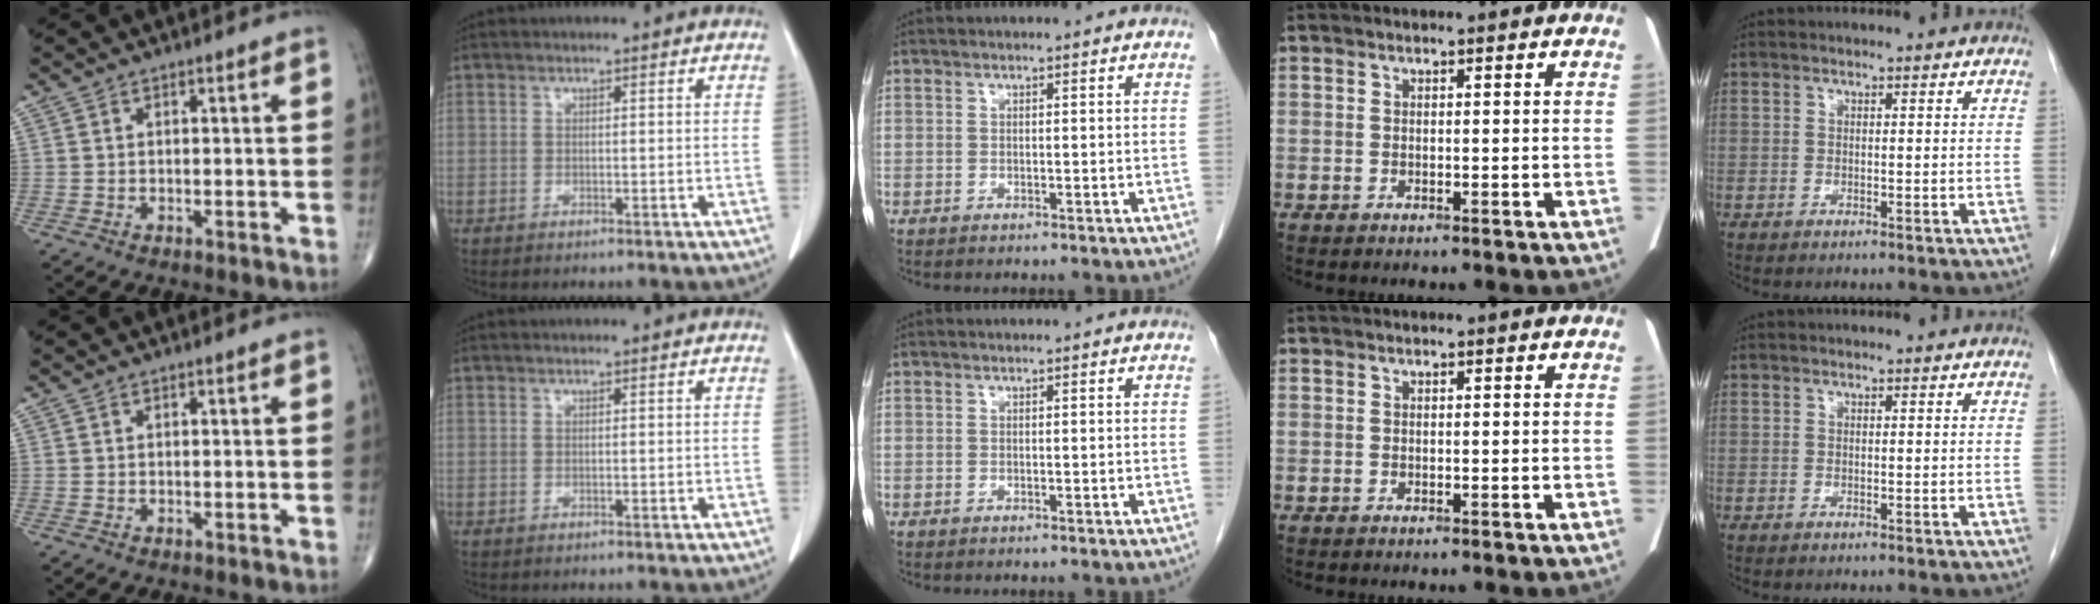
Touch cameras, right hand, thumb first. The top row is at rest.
{}